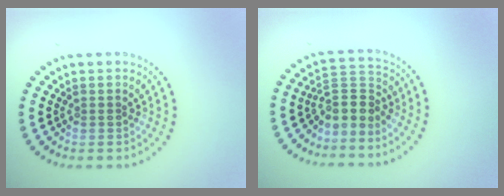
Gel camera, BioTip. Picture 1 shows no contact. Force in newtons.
{"total": 3.0, "press": 2.2, "slide": 2.0}